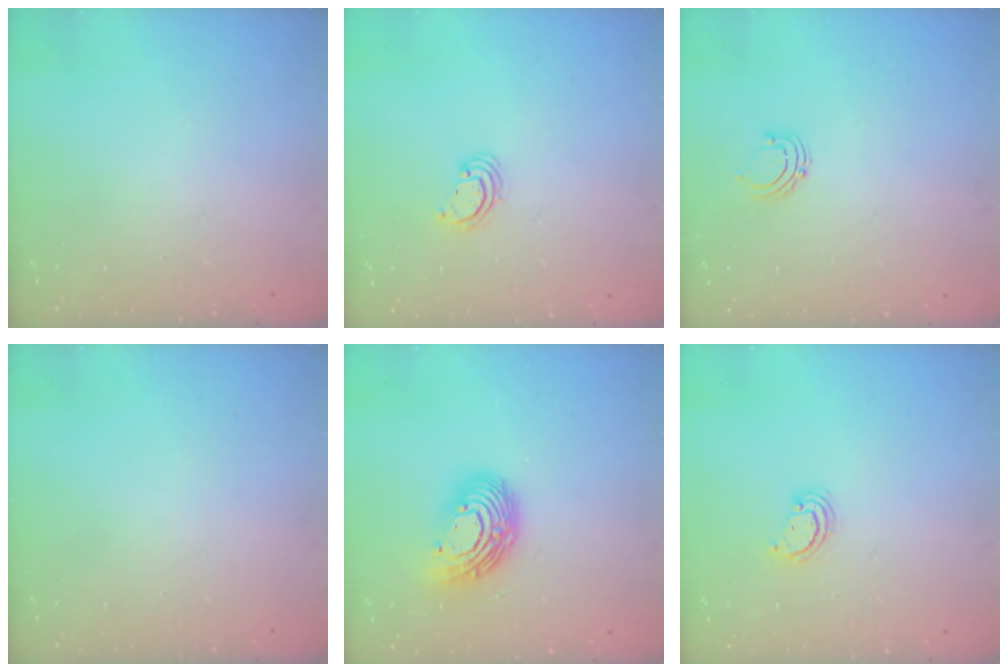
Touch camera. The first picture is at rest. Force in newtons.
{"total": 2.2, "press": 2.2, "slide": 0.2}
{"total": 4.1, "press": 4.0, "slide": 0.4}
{"total": 0.0}
{"total": 13.9, "press": 13.8, "slide": 1.1}
{"total": 2.6, "press": 2.6, "slide": 0.3}